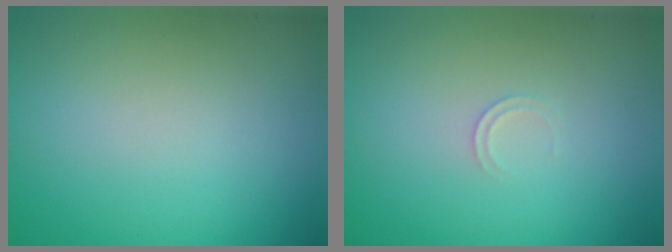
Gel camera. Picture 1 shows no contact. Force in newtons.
{"total": 0.7, "press": 0.7, "slide": 0.1}